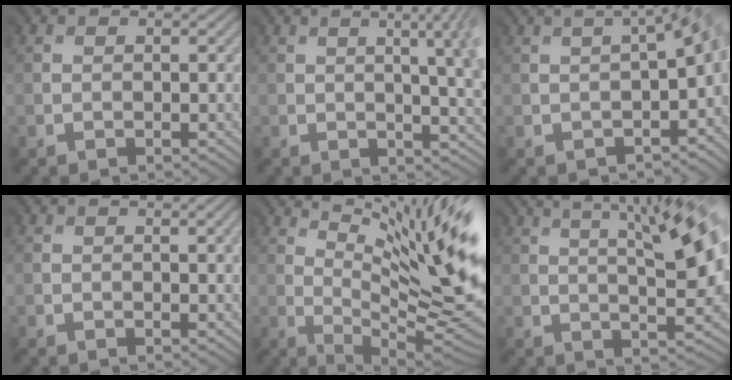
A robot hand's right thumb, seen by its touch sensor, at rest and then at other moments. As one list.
[{"total": 9.5, "force": [0.8, 3.1, 8.9], "torque": [-0.077, 0.034, 0.007]}, {"total": 4.9, "force": [-1.1, 1.4, 4.5], "torque": [-0.047, -0.003, -0.008]}, {"total": 0.6, "force": [0.2, -0.4, 0.3], "torque": [-0.009, 0.000, 0.003]}, {"total": 13.7, "force": [6.0, 2.5, 12.1], "torque": [-0.167, 0.005, 0.109]}, {"total": 10.9, "force": [3.2, 2.6, 10.1], "torque": [-0.117, 0.031, 0.044]}]